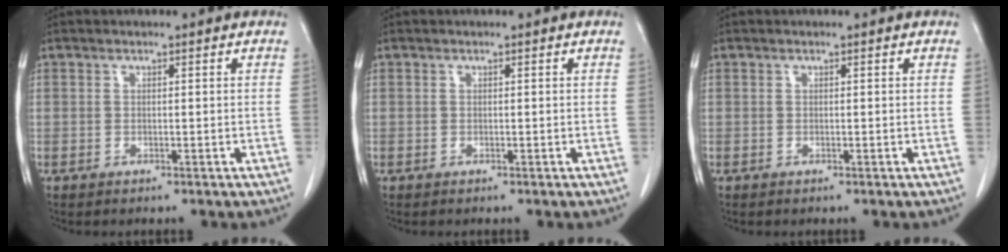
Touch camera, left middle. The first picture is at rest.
{"total": 0.0}
{"total": 0.0}